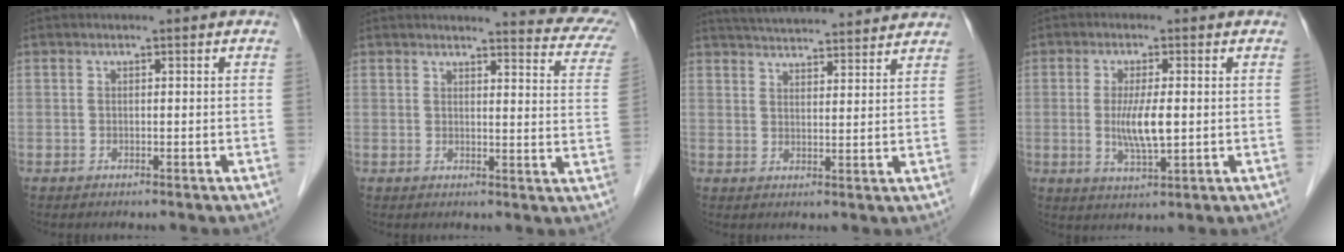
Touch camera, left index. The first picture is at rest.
{"total": 11.2, "force": [10.2, 1.7, 4.3], "torque": [-0.027, -0.049, 0.083]}
{"total": 15.7, "force": [14.7, 2.1, 5.2], "torque": [-0.082, 0.034, 0.205]}
{"total": 5.6, "force": [-0.1, 0.9, 5.5], "torque": [-0.112, -0.012, -0.001]}